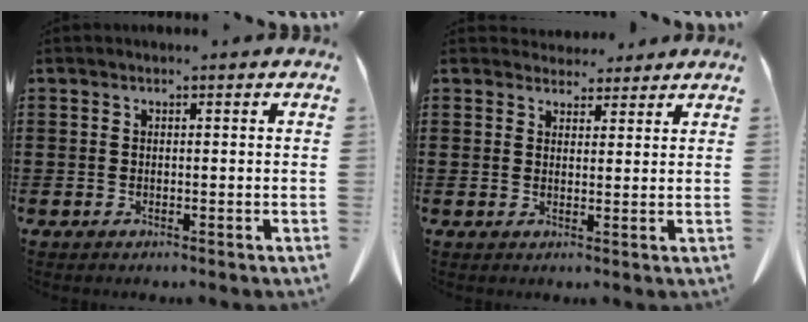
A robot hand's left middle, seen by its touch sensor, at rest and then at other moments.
{"total": 3.2, "force": [2.9, 1.3, 0.2], "torque": [-0.005, -0.004, 0.054]}